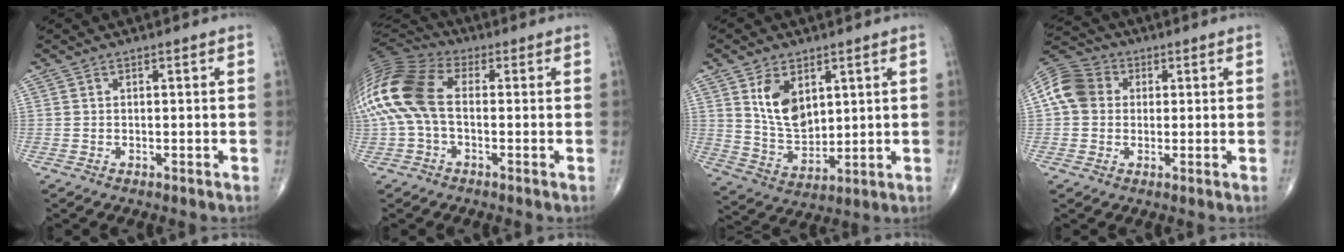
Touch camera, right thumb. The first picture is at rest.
{"total": 17.2, "force": [0.2, 10.3, 13.8], "torque": [-0.323, 0.029, -0.004]}
{"total": 9.7, "force": [3.8, 6.0, 6.5], "torque": [-0.095, -0.026, 0.086]}
{"total": 9.2, "force": [1.3, 7.8, 4.7], "torque": [-0.079, 0.020, 0.010]}